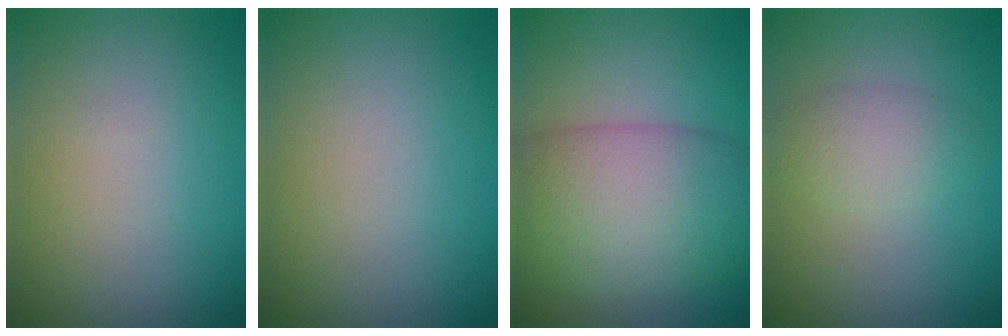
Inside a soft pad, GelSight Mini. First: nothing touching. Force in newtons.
{"total": 0.0}
{"total": 10.2, "press": 10.2, "slide": 0.3}
{"total": 2.6, "press": 2.6, "slide": 0.0}